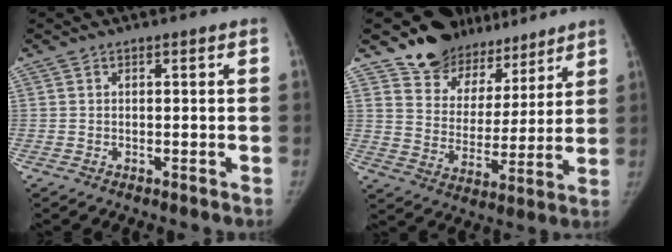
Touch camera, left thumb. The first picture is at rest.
{"total": 14.1, "force": [11.4, 8.2, 1.4], "torque": [0.027, -0.089, 0.179]}